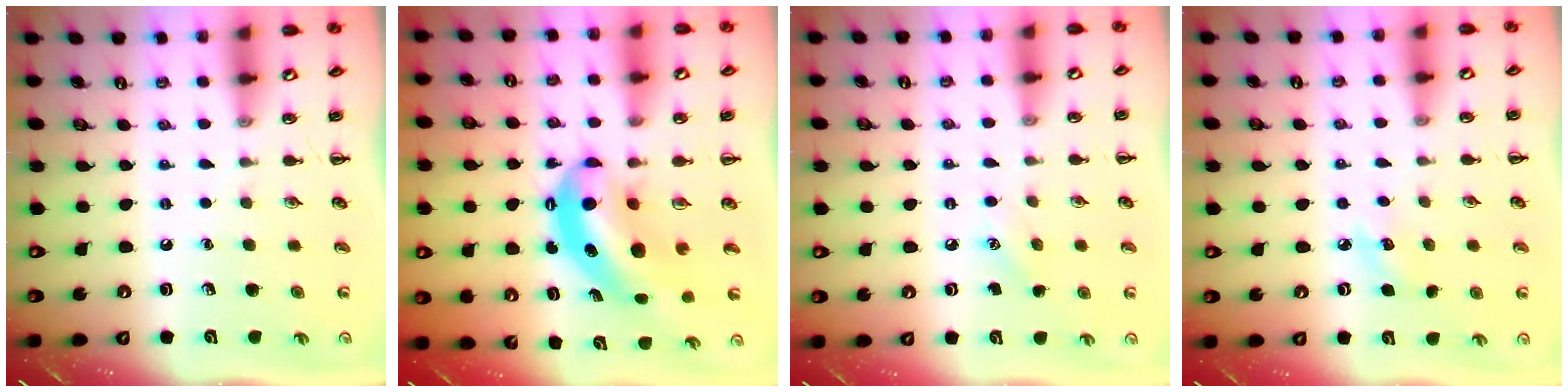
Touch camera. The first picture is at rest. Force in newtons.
{"total": 7.6, "press": 7.4, "slide": 1.8}
{"total": 5.9, "press": 5.7, "slide": 1.5}
{"total": 4.9, "press": 4.7, "slide": 1.4}